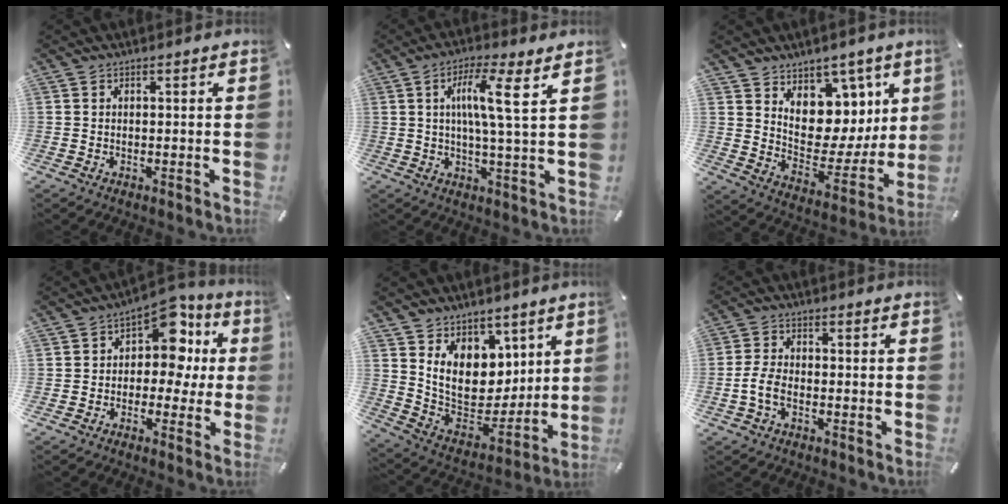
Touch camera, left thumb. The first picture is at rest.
{"total": 10.0, "force": [3.1, 0.7, 9.4], "torque": [-0.170, 0.001, 0.043]}
{"total": 10.3, "force": [5.0, 8.5, 2.8], "torque": [-0.016, -0.082, 0.096]}
{"total": 11.5, "force": [3.4, 7.6, 7.9], "torque": [-0.107, -0.020, 0.056]}
{"total": 13.0, "force": [5.1, 10.7, 5.3], "torque": [-0.092, -0.062, 0.105]}
{"total": 4.9, "force": [-1.8, 2.8, 3.6], "torque": [-0.079, 0.005, -0.035]}